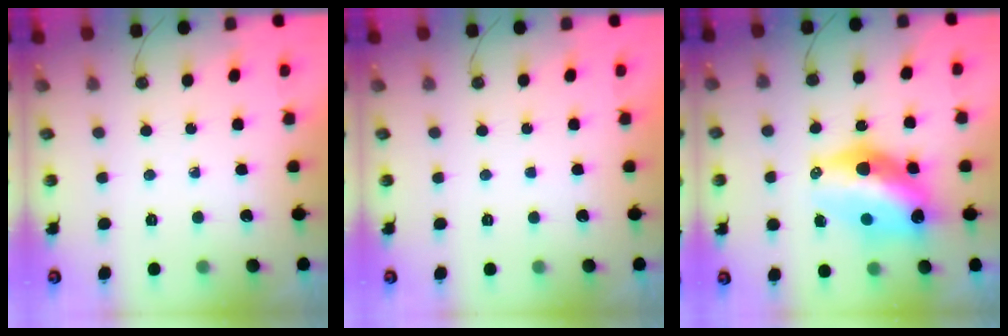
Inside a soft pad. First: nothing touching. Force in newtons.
{"total": 0.0}
{"total": 14.4, "press": 14.3, "slide": 1.3}